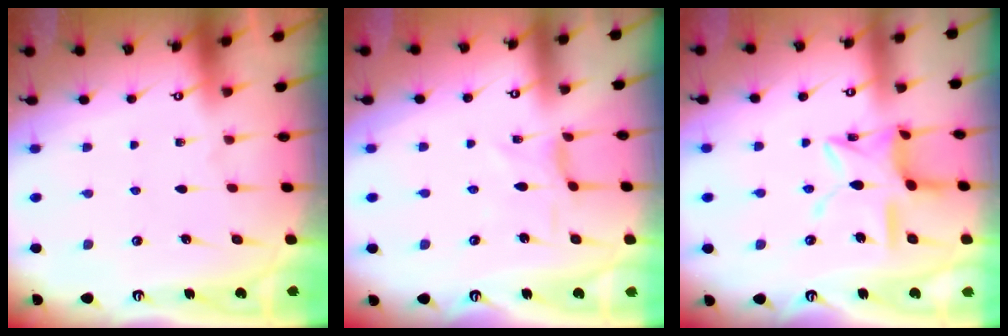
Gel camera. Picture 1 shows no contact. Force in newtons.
{"total": 0.9, "press": 0.8, "slide": 0.4}
{"total": 11.6, "press": 11.6, "slide": 0.7}